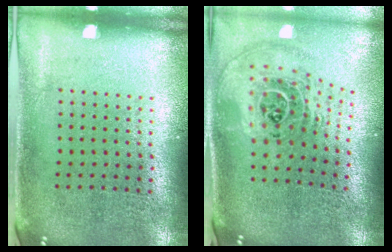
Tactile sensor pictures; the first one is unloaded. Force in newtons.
{"total": 2.6, "press": 1.9, "slide": 1.8}